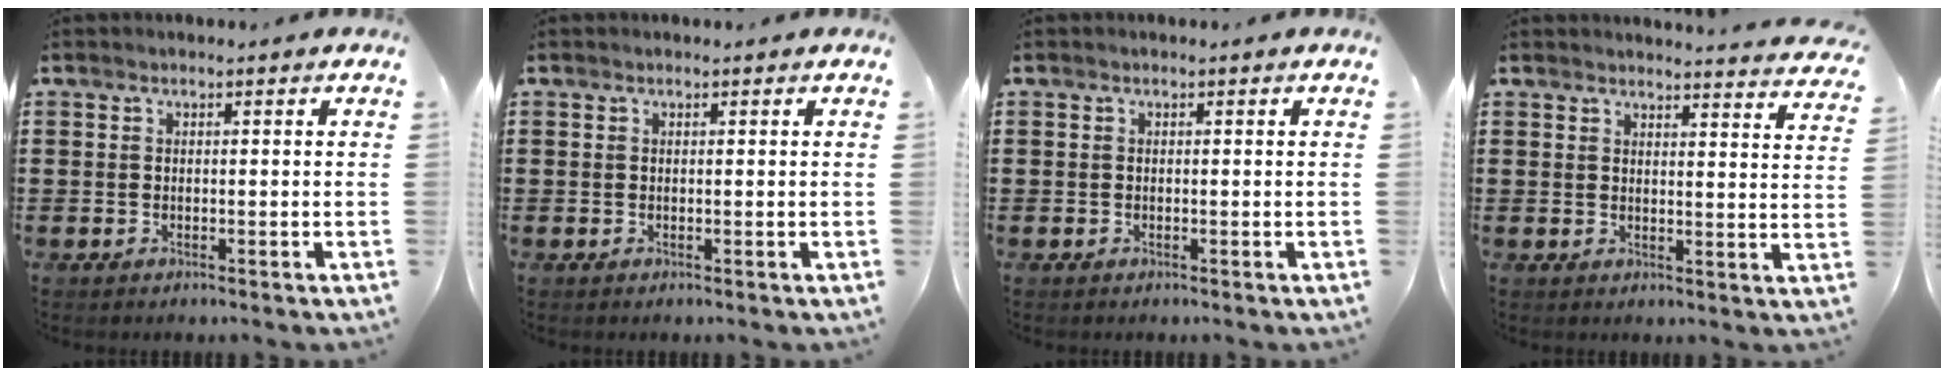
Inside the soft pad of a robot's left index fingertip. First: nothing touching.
{"total": 0.0}
{"total": 0.0}
{"total": 3.2, "force": [3.1, -0.4, 0.4], "torque": [-0.011, -0.021, 0.055]}